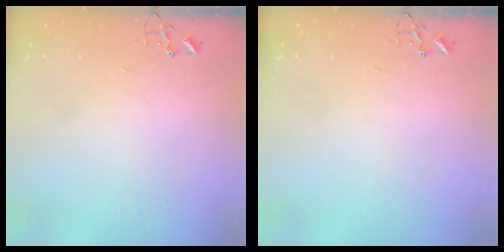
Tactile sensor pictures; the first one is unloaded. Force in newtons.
{"total": 0.0}